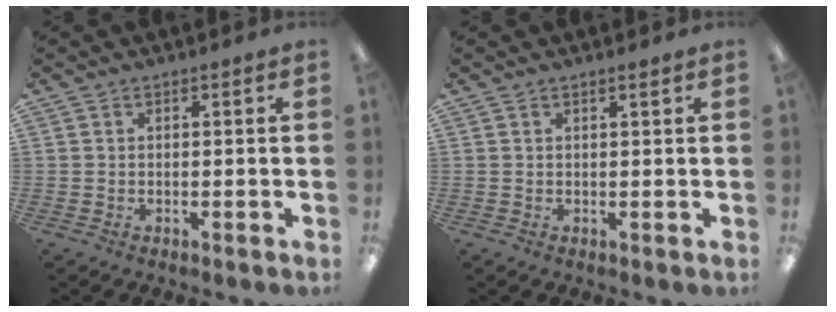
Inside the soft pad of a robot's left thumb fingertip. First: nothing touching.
{"total": 0.9, "force": [0.7, 0.0, 0.6], "torque": [-0.012, 0.000, 0.012]}